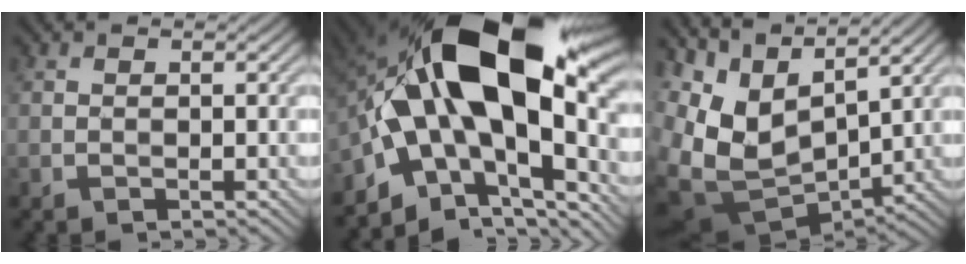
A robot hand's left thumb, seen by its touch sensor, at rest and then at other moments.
{"total": 19.4, "force": [0.8, 11.3, 15.7], "torque": [-0.292, -0.001, 0.015]}
{"total": 10.8, "force": [2.8, 6.5, 8.2], "torque": [-0.188, -0.009, 0.063]}